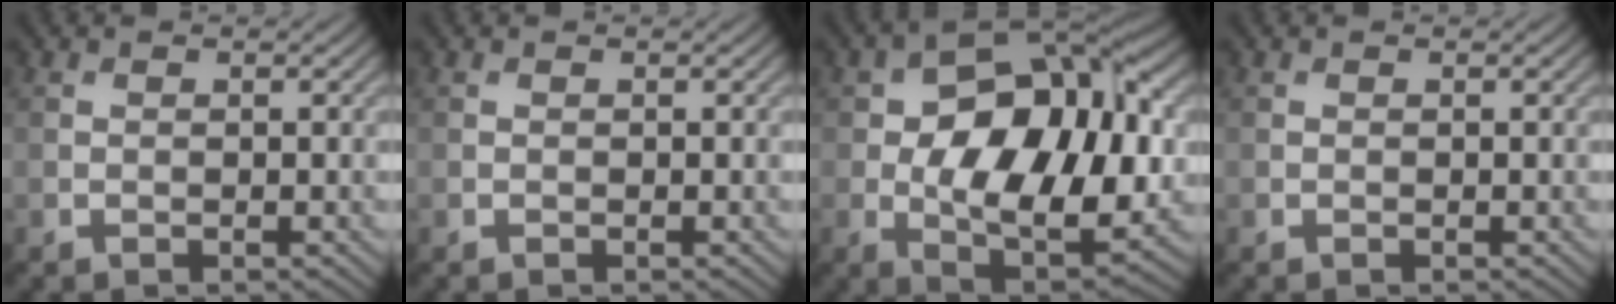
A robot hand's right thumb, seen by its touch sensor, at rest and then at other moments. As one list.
[{"total": 0.0}, {"total": 15.7, "force": [0.9, 9.1, 12.8], "torque": [-0.202, 0.001, 0.016]}, {"total": 0.0}]